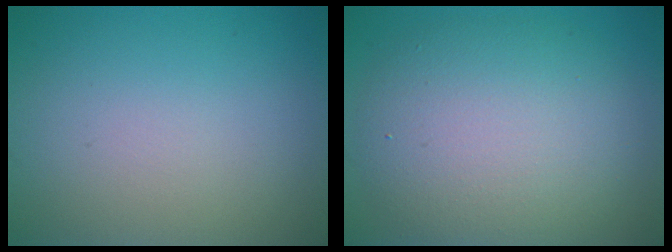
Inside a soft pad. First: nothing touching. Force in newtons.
{"total": 8.2, "press": 8.2, "slide": 0.5}